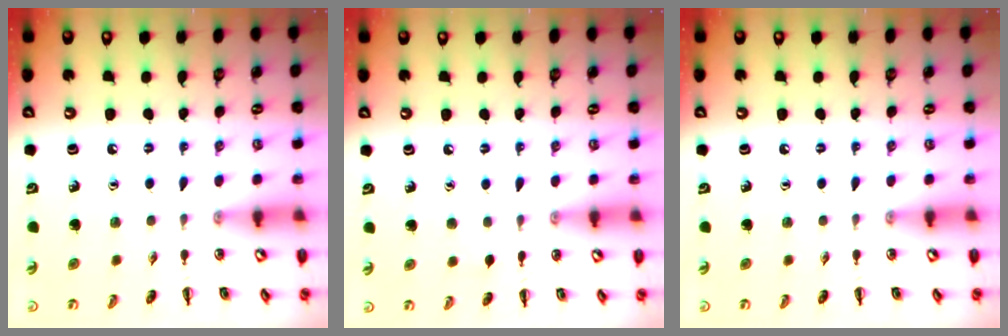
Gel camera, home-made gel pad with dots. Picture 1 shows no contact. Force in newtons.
{"total": 2.8, "press": 2.6, "slide": 1.1}
{"total": 0.0}